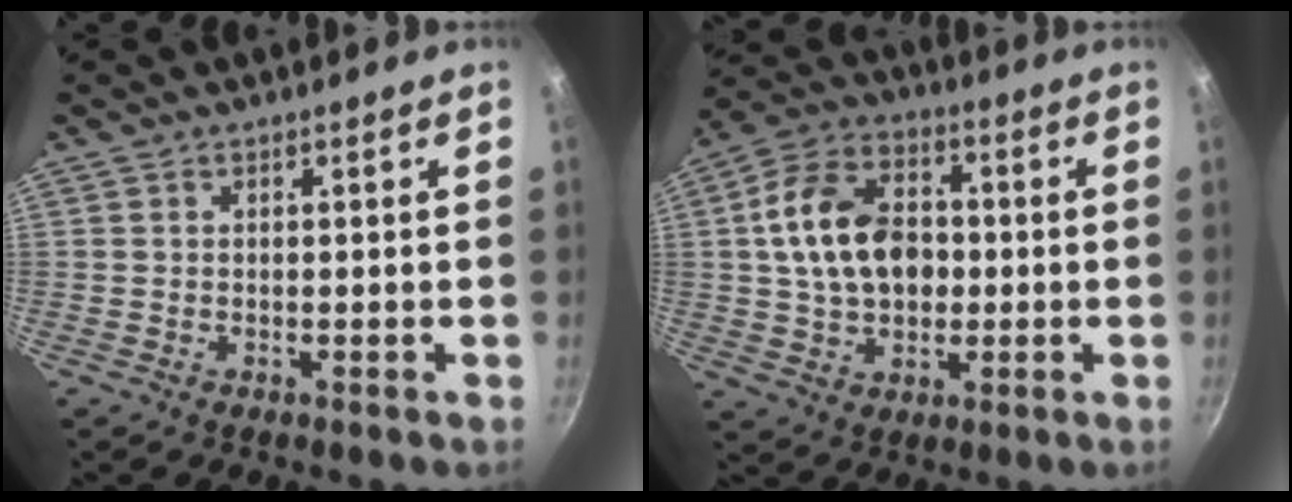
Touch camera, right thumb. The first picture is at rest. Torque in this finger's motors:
{"motor_torque": [-0.32, 0.79, 0.47, -0.03, 0.20]}